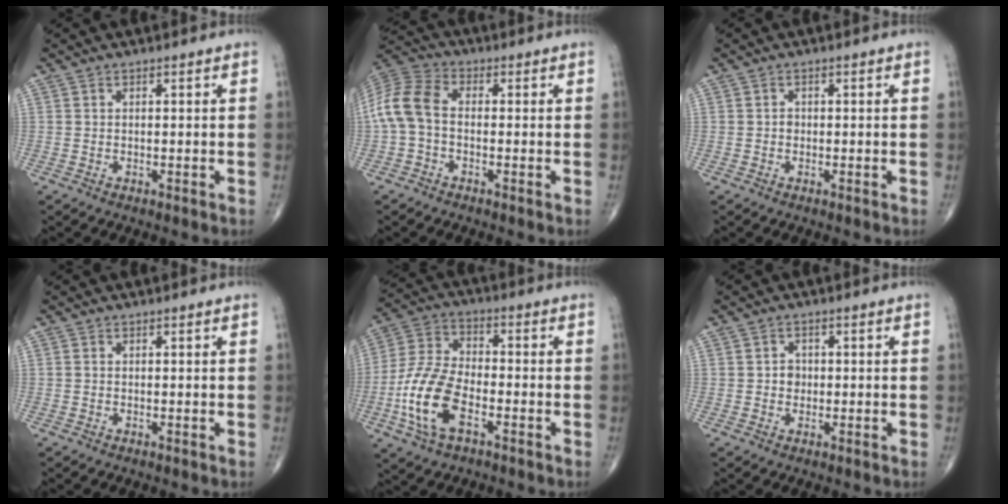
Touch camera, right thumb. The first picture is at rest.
{"total": 9.2, "force": [-0.9, 5.9, 7.1], "torque": [-0.148, 0.026, -0.032]}
{"total": 0.8, "force": [-0.1, 0.7, 0.4], "torque": [-0.001, 0.003, -0.005]}
{"total": 0.0}
{"total": 13.7, "force": [-4.9, 6.9, 10.8], "torque": [-0.228, 0.022, -0.096]}
{"total": 2.1, "force": [-0.1, 1.9, 0.9], "torque": [-0.001, 0.005, -0.004]}